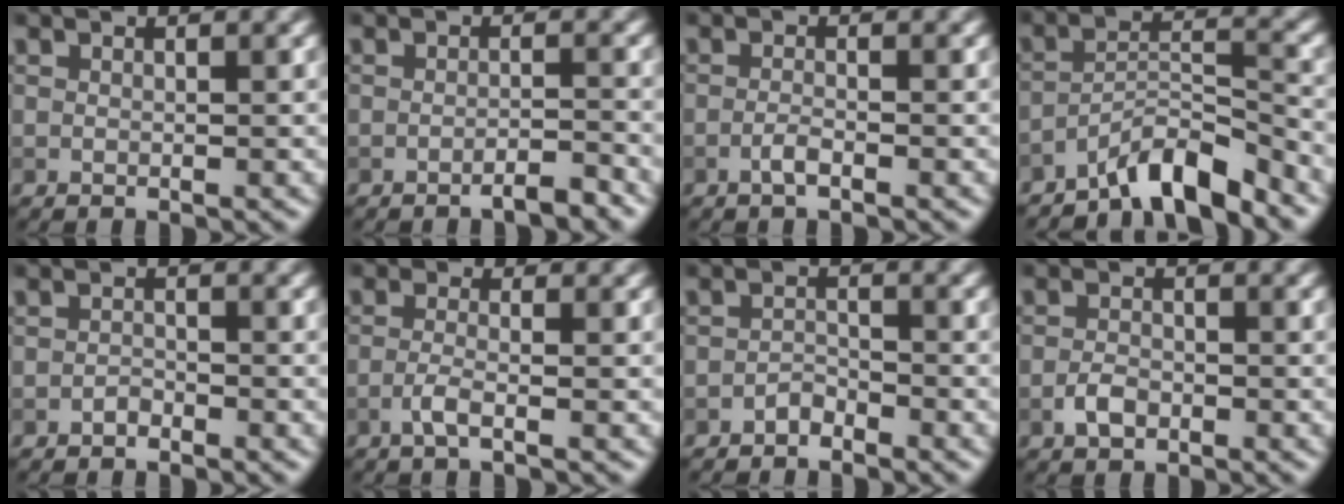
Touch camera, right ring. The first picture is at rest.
{"total": 2.0, "force": [-1.5, 0.3, 1.4], "torque": [-0.014, 0.005, -0.028]}
{"total": 1.3, "force": [-0.7, 0.3, 1.0], "torque": [-0.019, 0.003, -0.016]}
{"total": 5.6, "force": [-4.8, 0.9, 2.8], "torque": [-0.042, 0.009, -0.090]}
{"total": 0.8, "force": [-0.7, 0.3, 0.3], "torque": [-0.003, 0.001, -0.014]}
{"total": 1.7, "force": [-0.8, 0.4, 1.5], "torque": [-0.033, 0.002, -0.022]}
{"total": 1.3, "force": [-1.1, 0.5, 0.4], "torque": [-0.004, 0.005, -0.023]}
{"total": 1.8, "force": [-0.9, 1.0, 1.2], "torque": [-0.021, 0.002, -0.021]}